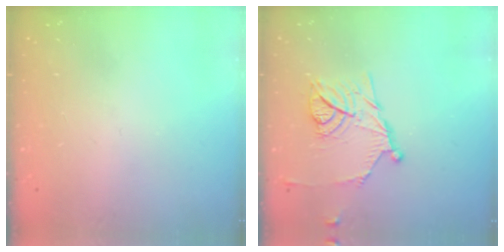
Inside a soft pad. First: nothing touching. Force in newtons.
{"total": 13.2, "press": 13.2, "slide": 0.3}